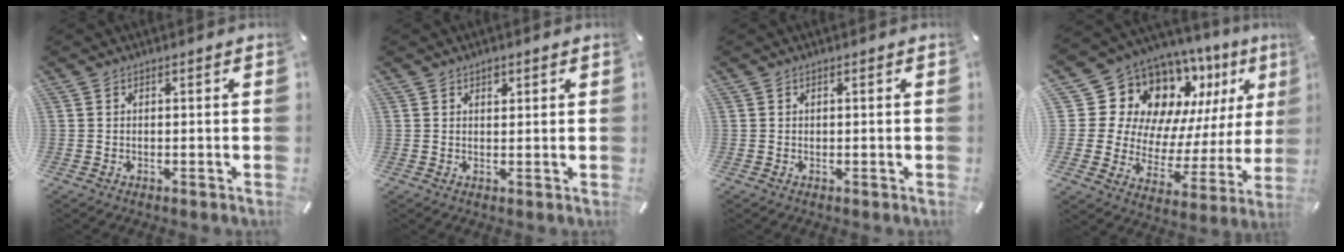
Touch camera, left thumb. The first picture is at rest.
{"total": 1.5, "force": [0.7, 1.1, 0.7], "torque": [-0.007, -0.001, 0.012]}
{"total": 0.0}
{"total": 15.8, "force": [10.8, 10.3, 5.2], "torque": [-0.089, -0.121, 0.209]}